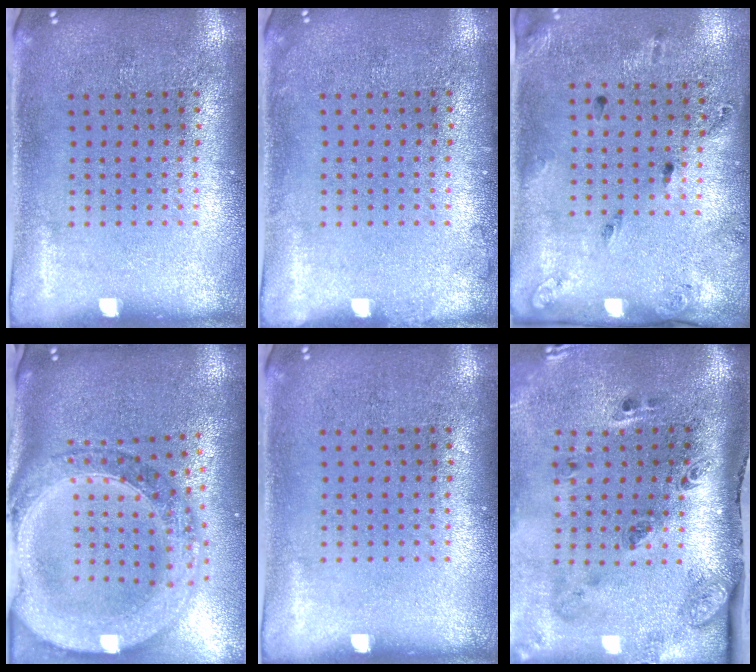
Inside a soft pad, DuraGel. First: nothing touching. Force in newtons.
{"total": 0.6, "press": 0.6, "slide": 0.2}
{"total": 1.8, "press": 1.0, "slide": 1.5}
{"total": 2.8, "press": 2.4, "slide": 1.4}
{"total": 0.0}
{"total": 3.4, "press": 2.1, "slide": 2.7}